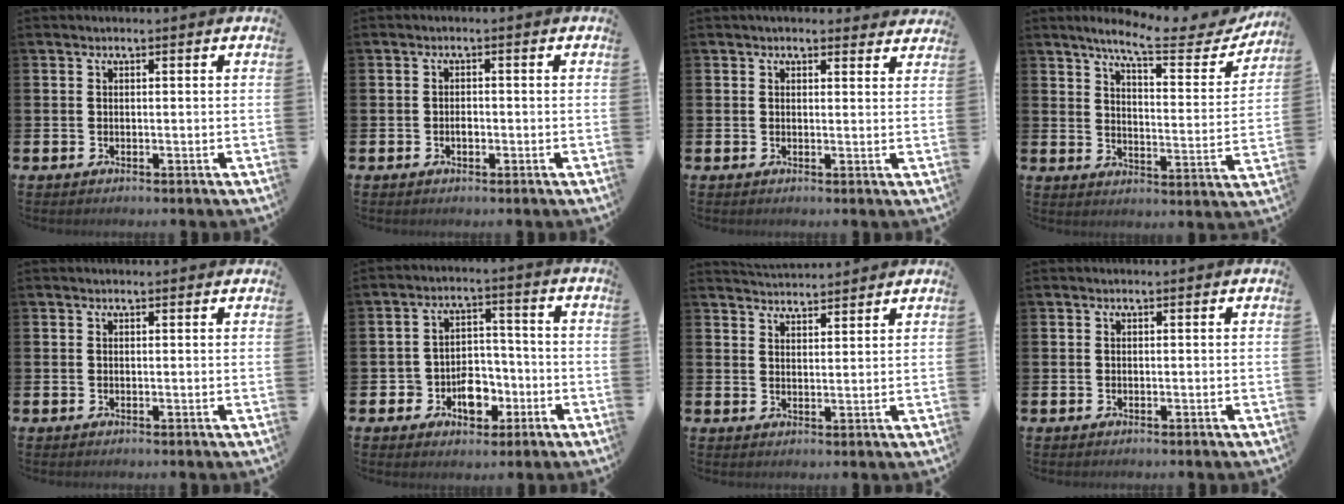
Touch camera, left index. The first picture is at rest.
{"total": 1.2, "force": [-0.4, 0.8, 0.9], "torque": [-0.009, -0.002, -0.010]}
{"total": 2.0, "force": [2.0, 0.6, 0.2], "torque": [0.003, -0.007, 0.034]}
{"total": 8.4, "force": [7.4, 1.2, 3.7], "torque": [-0.081, -0.048, 0.122]}
{"total": 0.0}
{"total": 6.0, "force": [-2.6, 4.5, 3.1], "torque": [-0.047, 0.014, -0.049]}
{"total": 3.8, "force": [3.8, 0.4, 0.0], "torque": [-0.008, -0.020, 0.070]}
{"total": 0.0}